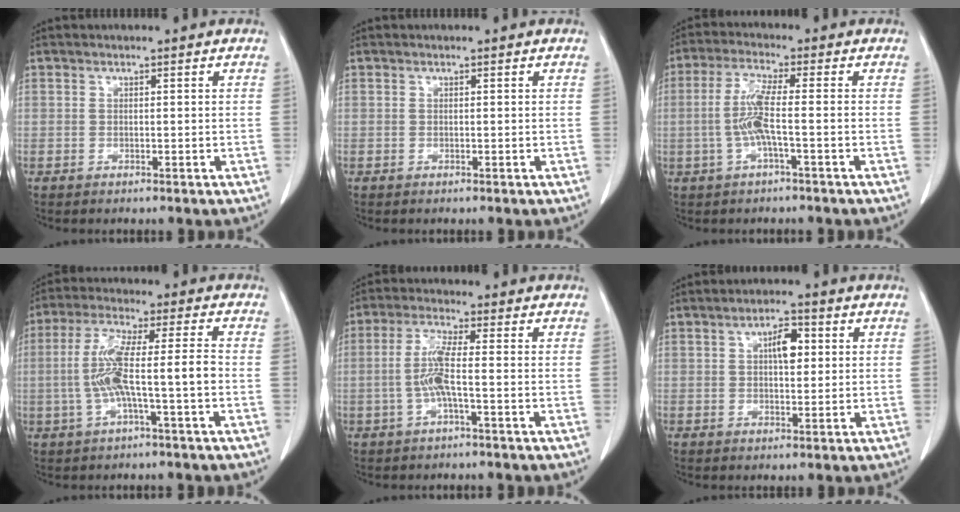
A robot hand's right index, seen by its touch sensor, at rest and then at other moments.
{"total": 0.0}
{"total": 5.9, "force": [-1.1, 0.1, 5.8], "torque": [-0.125, 0.004, -0.023]}
{"total": 9.2, "force": [-1.6, 0.6, 9.0], "torque": [-0.181, 0.021, -0.031]}
{"total": 5.4, "force": [-1.0, 0.0, 5.3], "torque": [-0.115, 0.004, -0.022]}
{"total": 4.3, "force": [1.1, 1.7, 3.8], "torque": [-0.061, 0.008, 0.016]}